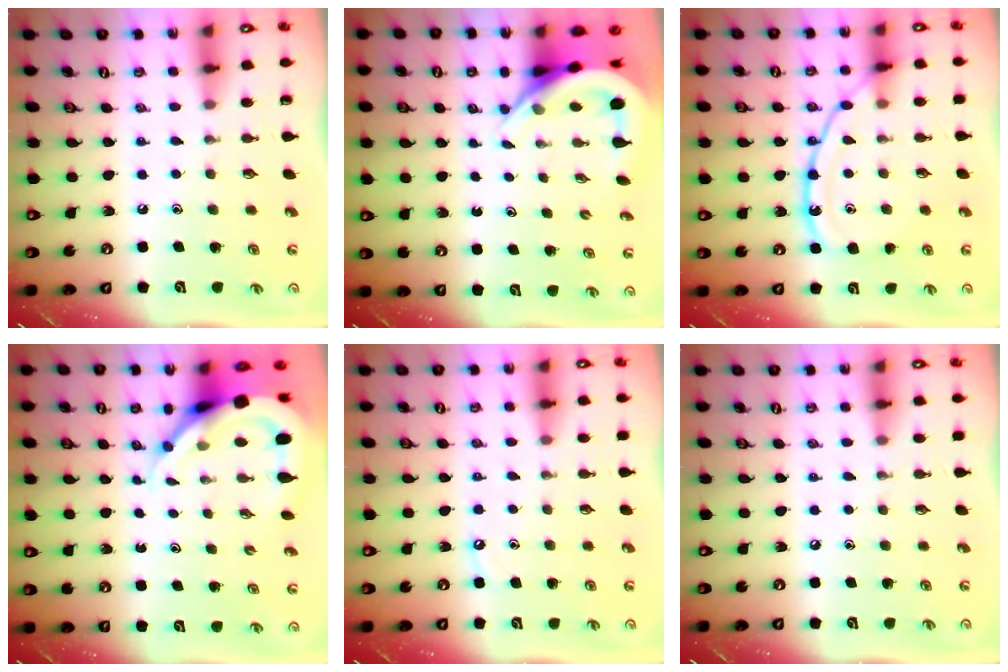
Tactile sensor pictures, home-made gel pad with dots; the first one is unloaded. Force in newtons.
{"total": 7.5, "press": 7.5, "slide": 1.1}
{"total": 13.7, "press": 13.6, "slide": 1.1}
{"total": 8.8, "press": 8.8, "slide": 0.8}
{"total": 3.9, "press": 3.8, "slide": 0.6}
{"total": 2.5, "press": 2.5, "slide": 0.4}